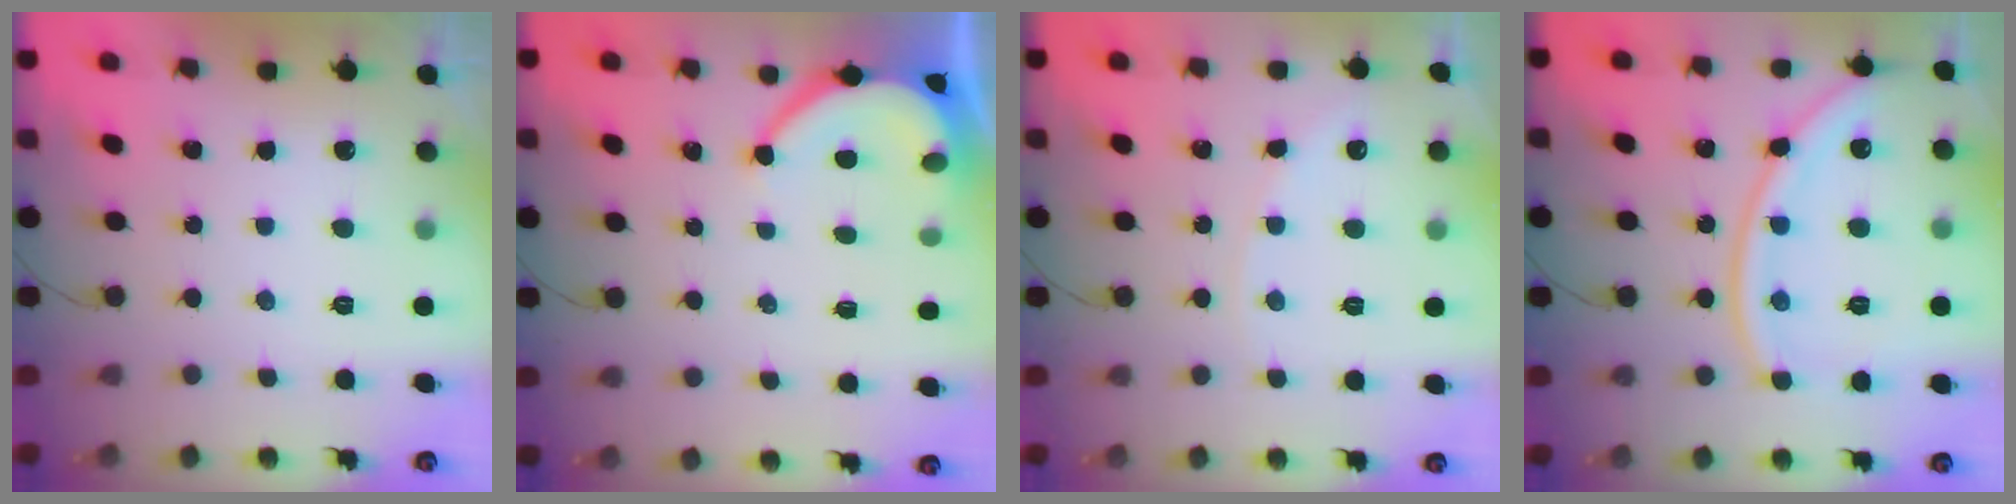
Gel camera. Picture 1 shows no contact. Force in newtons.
{"total": 6.6, "press": 6.6, "slide": 0.4}
{"total": 2.6, "press": 2.6, "slide": 0.4}
{"total": 13.5, "press": 13.4, "slide": 1.8}